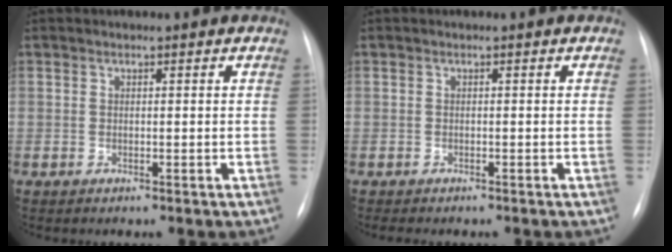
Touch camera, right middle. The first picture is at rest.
{"total": 2.9, "force": [-2.4, 1.0, 1.3], "torque": [-0.019, -0.006, -0.025]}